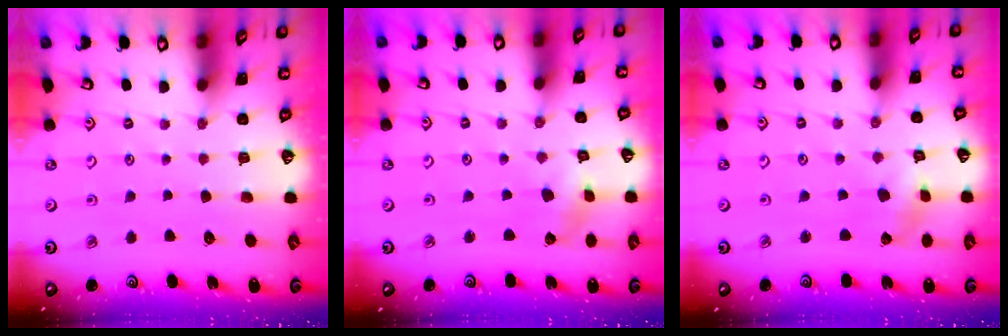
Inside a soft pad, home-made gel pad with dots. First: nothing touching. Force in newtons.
{"total": 1.3, "press": 1.2, "slide": 0.3}
{"total": 1.3, "press": 1.2, "slide": 0.3}